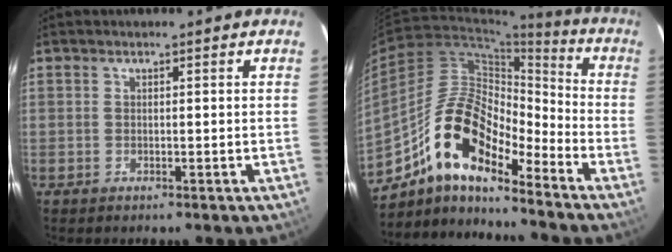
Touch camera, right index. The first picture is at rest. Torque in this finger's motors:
{"motor_torque": [0.50, -0.61, 0.89, 0.14]}